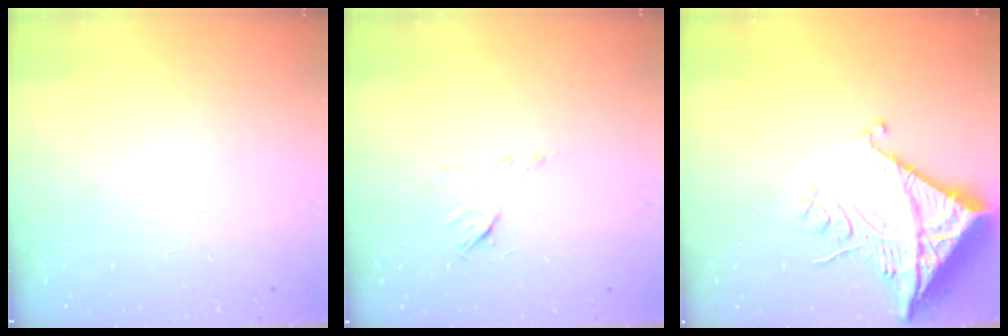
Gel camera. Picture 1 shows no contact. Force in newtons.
{"total": 4.8, "press": 4.7, "slide": 1.0}
{"total": 17.1, "press": 17.0, "slide": 1.6}